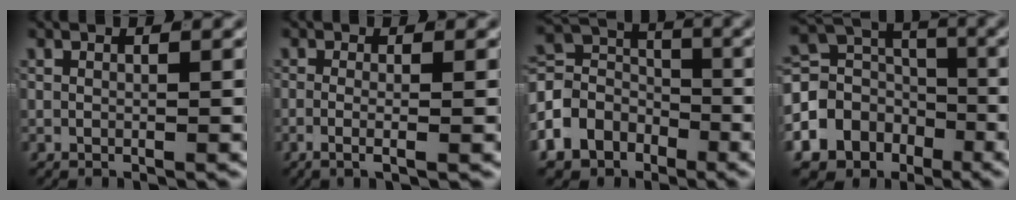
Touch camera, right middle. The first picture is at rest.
{"total": 2.3, "force": [-1.1, 0.2, 2.0], "torque": [-0.049, -0.013, -0.018]}
{"total": 9.8, "force": [-2.7, 8.0, 5.0], "torque": [-0.102, -0.031, -0.043]}
{"total": 14.6, "force": [-5.2, 11.8, 6.9], "torque": [-0.119, -0.044, -0.085]}